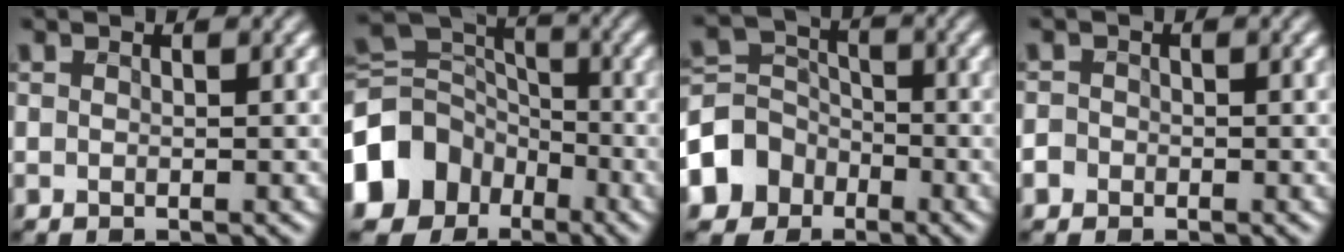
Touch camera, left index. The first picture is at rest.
{"total": 9.7, "force": [-4.6, 7.6, 4.0], "torque": [-0.089, -0.001, -0.102]}
{"total": 5.9, "force": [-3.0, 4.9, 1.4], "torque": [-0.020, 0.008, -0.081]}
{"total": 1.2, "force": [-0.7, 1.0, 0.2], "torque": [0.000, 0.002, -0.012]}